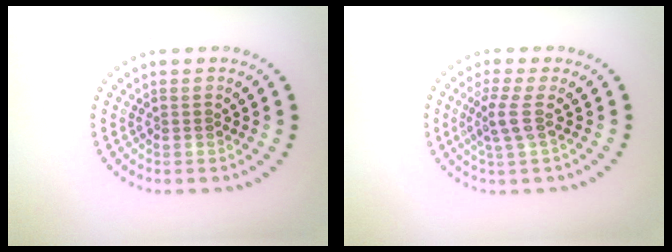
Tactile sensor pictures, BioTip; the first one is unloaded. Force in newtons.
{"total": 2.3, "press": 1.6, "slide": 1.5}